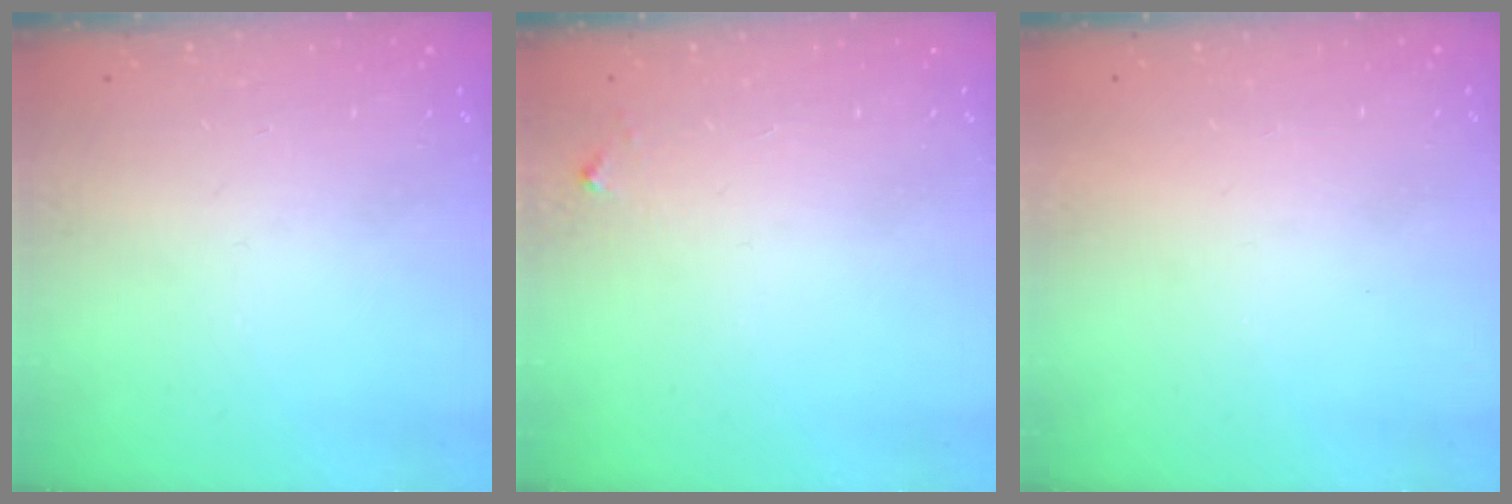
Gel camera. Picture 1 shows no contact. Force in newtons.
{"total": 2.8, "press": 2.8, "slide": 0.2}
{"total": 1.5, "press": 1.5, "slide": 0.1}